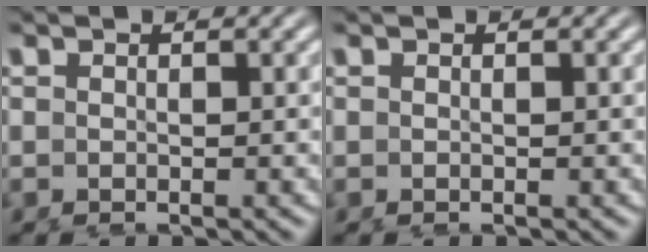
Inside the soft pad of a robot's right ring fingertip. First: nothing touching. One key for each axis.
{"total": 0.0}